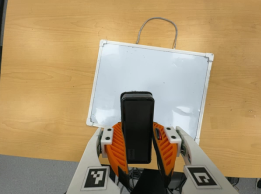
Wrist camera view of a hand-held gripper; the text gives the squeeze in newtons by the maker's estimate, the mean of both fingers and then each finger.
{"total": 8.7, "left": 6.4, "right": 11.0}